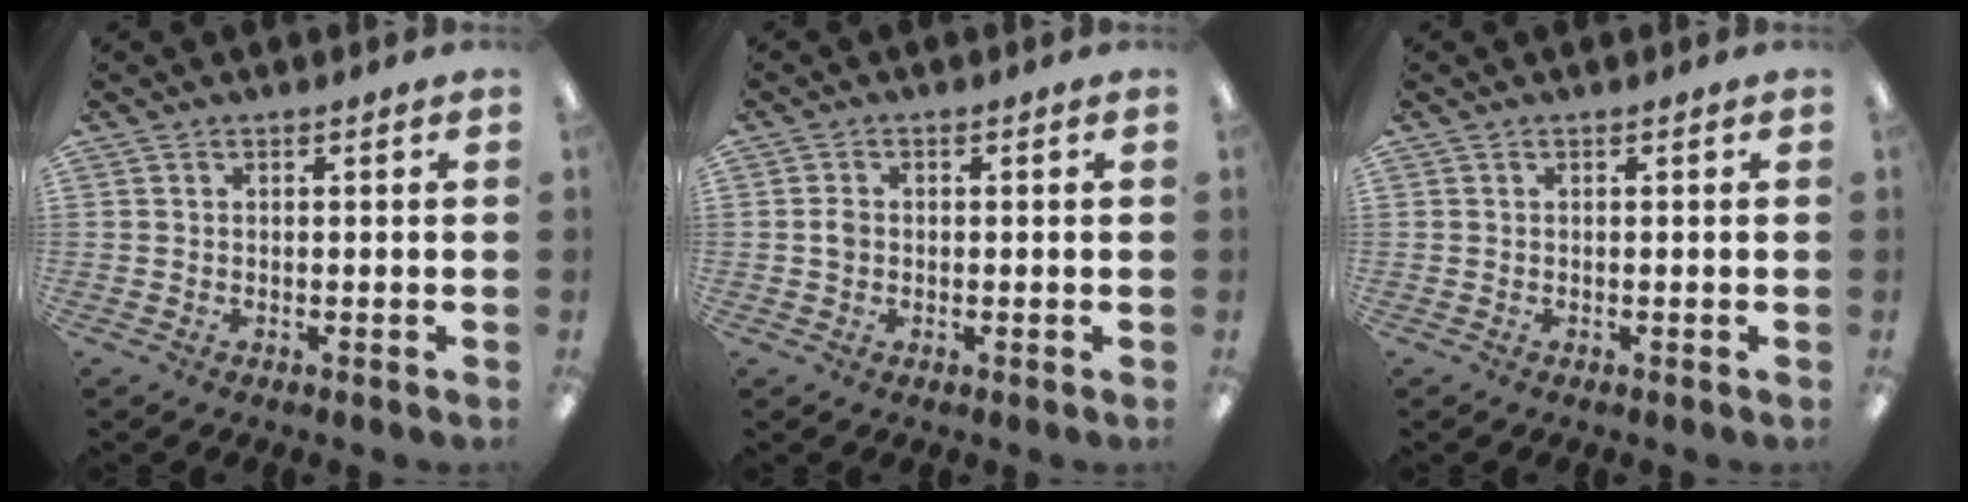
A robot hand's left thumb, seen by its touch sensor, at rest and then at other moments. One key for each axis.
{"total": 2.0, "fx": -0.1, "fy": 1.5, "fz": 1.3, "tx": -0.024, "ty": 0.005, "tz": -0.003}
{"total": 0.0}